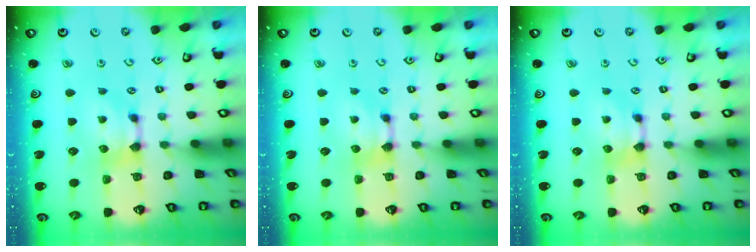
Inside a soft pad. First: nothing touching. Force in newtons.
{"total": 0.0}
{"total": 0.0}